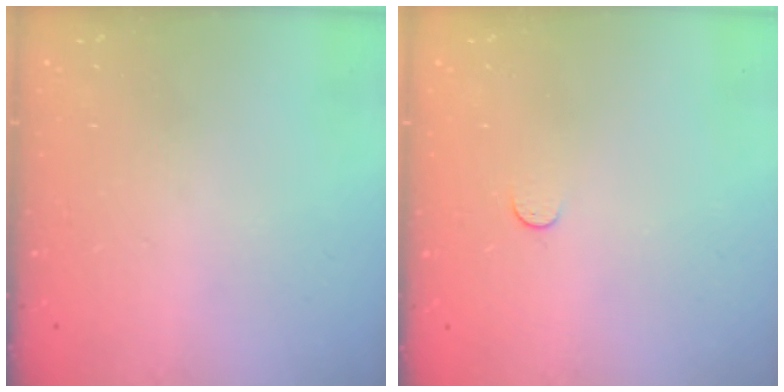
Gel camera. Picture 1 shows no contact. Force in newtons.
{"total": 3.0, "press": 3.0, "slide": 0.3}